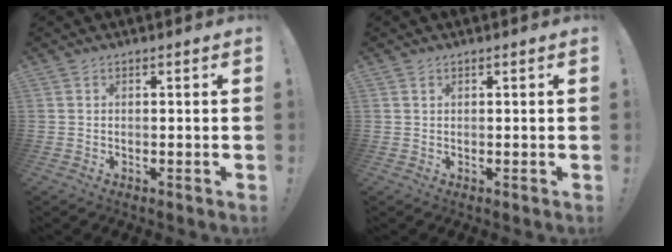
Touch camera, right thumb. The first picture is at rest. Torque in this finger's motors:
{"motor_torque": [-0.14, -0.01, -0.21, 0.07, -0.08]}